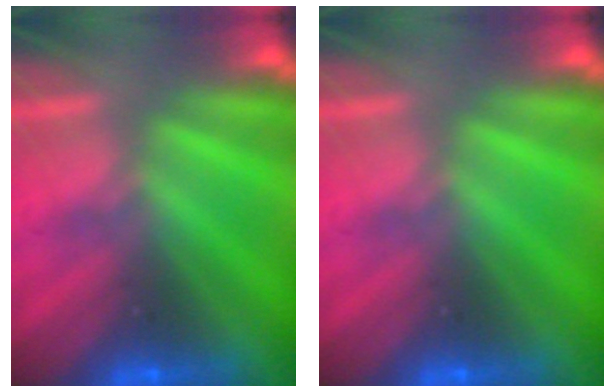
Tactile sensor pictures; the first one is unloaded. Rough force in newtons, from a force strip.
{"total": 0.0}